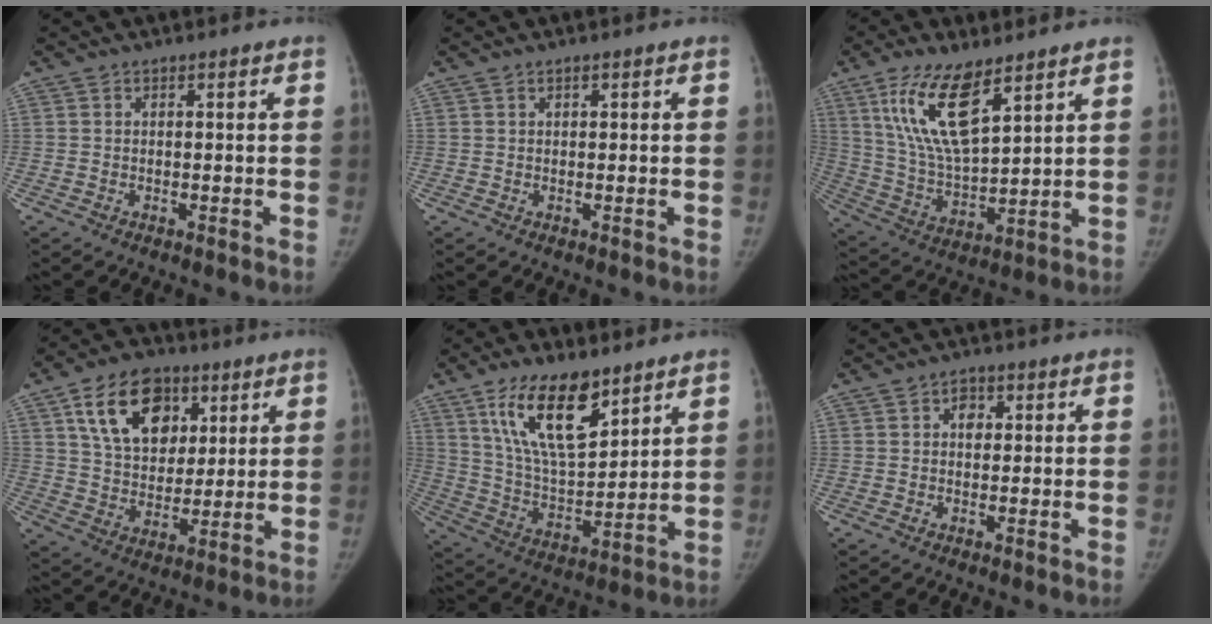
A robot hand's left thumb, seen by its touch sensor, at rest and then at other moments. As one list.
[{"total": 0.5, "force": [0.3, 0.3, 0.3], "torque": [0.000, -0.001, 0.005]}, {"total": 15.2, "force": [8.3, 5.6, 11.4], "torque": [-0.207, -0.037, 0.168]}, {"total": 16.3, "force": [7.0, 11.1, 9.6], "torque": [-0.128, -0.020, 0.123]}, {"total": 16.4, "force": [9.8, 6.6, 11.4], "torque": [-0.171, -0.052, 0.190]}, {"total": 2.6, "force": [0.7, 2.0, 1.6], "torque": [-0.010, 0.003, 0.005]}]